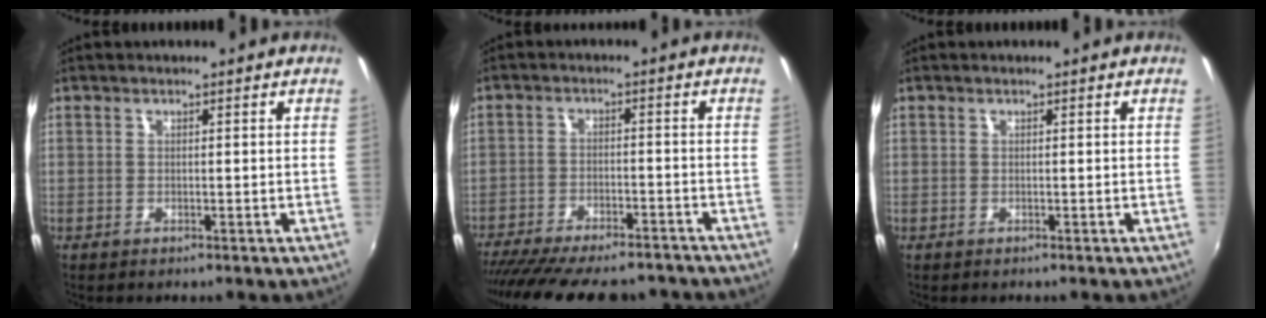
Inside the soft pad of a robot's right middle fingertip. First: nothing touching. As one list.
[{"total": 20.6, "force": [-17.4, 5.9, 9.4], "torque": [-0.191, -0.028, -0.247]}, {"total": 0.0}]